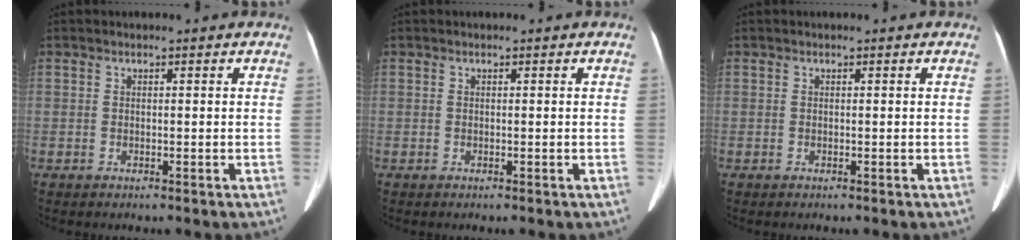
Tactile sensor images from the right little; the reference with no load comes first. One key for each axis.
{"total": 0.0}
{"total": 0.0}